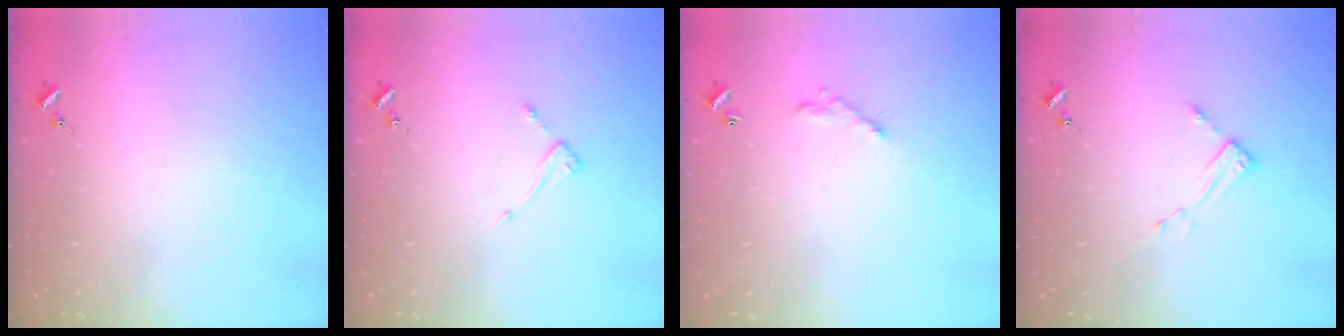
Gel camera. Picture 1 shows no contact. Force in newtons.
{"total": 3.6, "press": 3.6, "slide": 0.4}
{"total": 5.2, "press": 5.2, "slide": 0.2}
{"total": 4.4, "press": 4.3, "slide": 0.5}